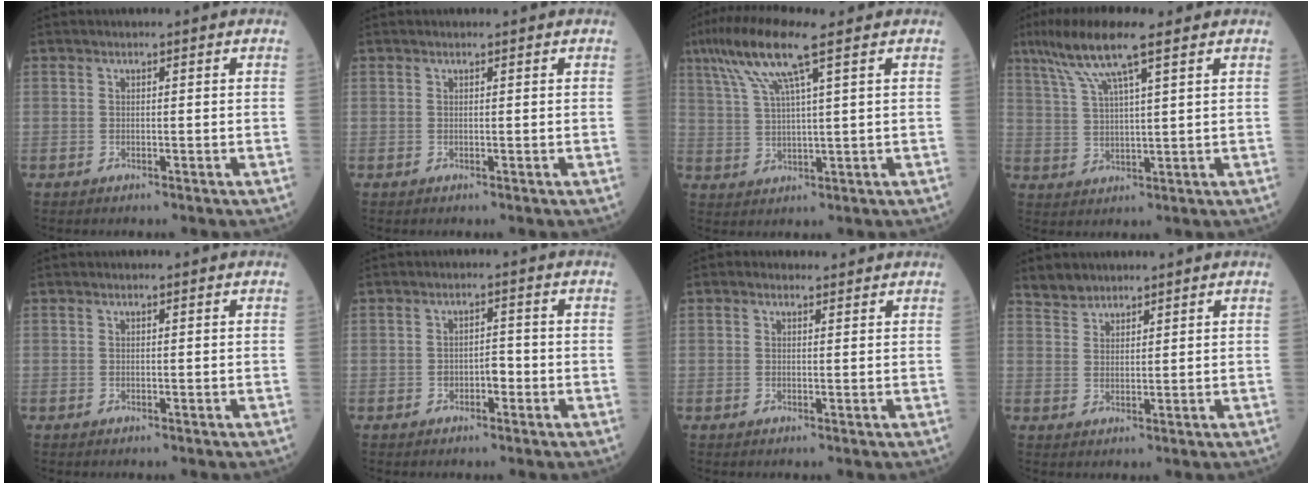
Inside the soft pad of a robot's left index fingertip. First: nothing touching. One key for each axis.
{"total": 0.0}
{"total": 9.2, "fx": 5.3, "fy": 0.1, "fz": 7.5, "tx": -0.161, "ty": 0.023, "tz": 0.105}
{"total": 9.6, "fx": 6.2, "fy": 0.5, "fz": 7.3, "tx": -0.146, "ty": 0.023, "tz": 0.113}
{"total": 0.0}
{"total": 2.2, "fx": -0.9, "fy": 1.1, "fz": 1.6, "tx": -0.019, "ty": 0.008, "tz": -0.016}
{"total": 1.2, "fx": 1.0, "fy": 0.6, "fz": 0.2, "tx": -0.012, "ty": 0.009, "tz": 0.015}
{"total": 3.0, "fx": 2.8, "fy": 1.1, "fz": 0.0, "tx": -0.004, "ty": 0.013, "tz": 0.053}